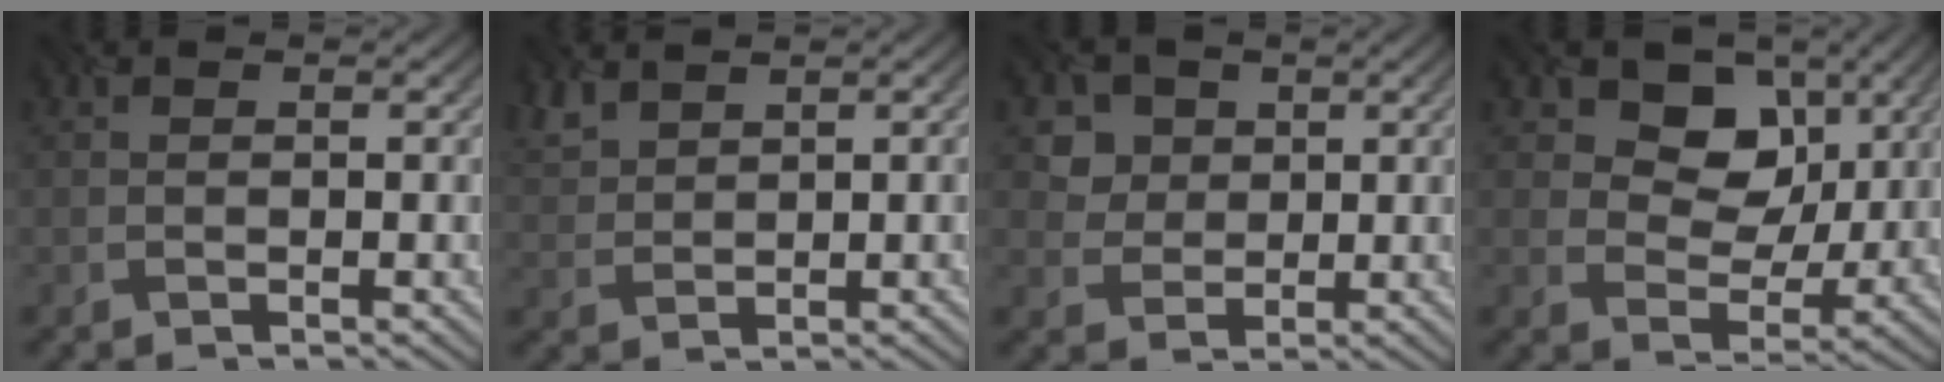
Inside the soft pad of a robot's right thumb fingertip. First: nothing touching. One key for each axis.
{"total": 2.9, "fx": 2.7, "fy": 1.0, "fz": 0.8, "tx": -0.035, "ty": 0.010, "tz": 0.065}
{"total": 5.5, "fx": 2.8, "fy": 4.7, "fz": 0.7, "tx": -0.054, "ty": 0.002, "tz": 0.049}
{"total": 8.3, "fx": 4.3, "fy": 6.4, "fz": 3.2, "tx": -0.068, "ty": -0.008, "tz": 0.074}